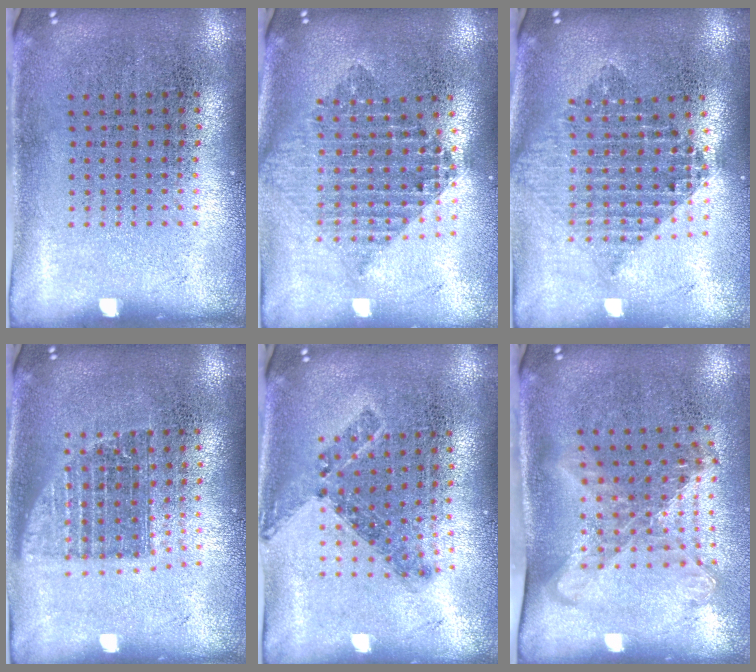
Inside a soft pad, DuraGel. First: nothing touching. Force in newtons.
{"total": 2.2, "press": 1.7, "slide": 1.3}
{"total": 2.2, "press": 1.7, "slide": 1.3}
{"total": 1.3, "press": 1.1, "slide": 0.7}
{"total": 0.7, "press": 0.6, "slide": 0.3}
{"total": 1.7, "press": 1.4, "slide": 1.1}